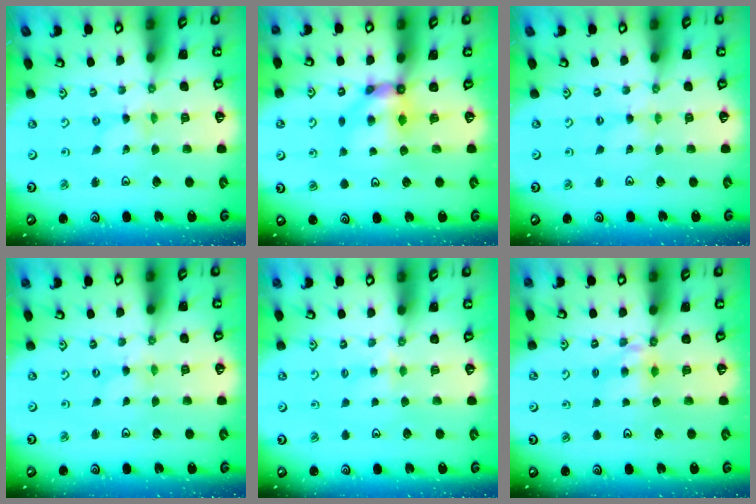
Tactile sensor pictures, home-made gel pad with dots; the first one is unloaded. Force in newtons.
{"total": 7.6, "press": 7.6, "slide": 0.4}
{"total": 0.7, "press": 0.7, "slide": 0.2}
{"total": 0.0}
{"total": 3.3, "press": 3.2, "slide": 0.5}
{"total": 5.4, "press": 5.4, "slide": 0.1}